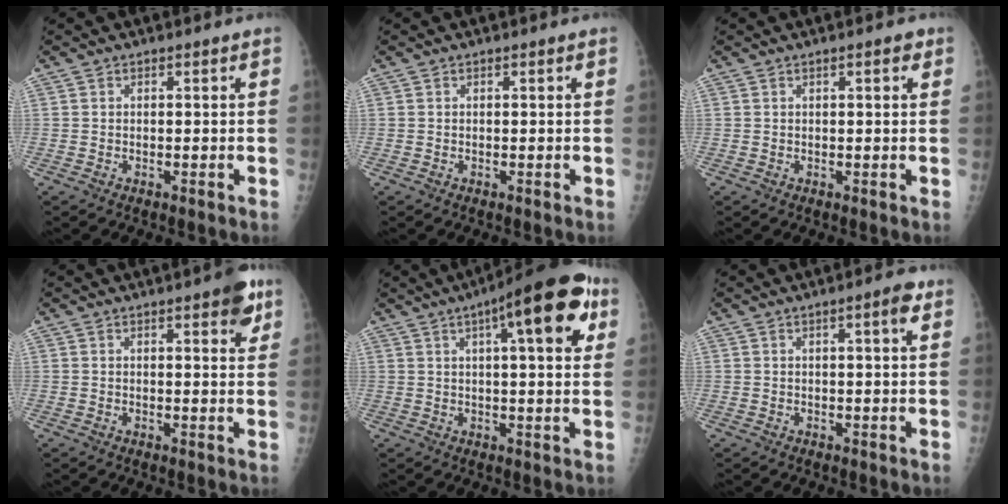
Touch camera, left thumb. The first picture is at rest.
{"total": 0.0}
{"total": 1.7, "force": [0.8, 0.6, 1.4], "torque": [-0.015, 0.000, 0.008]}
{"total": 5.3, "force": [2.9, 1.8, 4.1], "torque": [-0.036, -0.010, 0.030]}
{"total": 16.9, "force": [6.9, 5.0, 14.6], "torque": [-0.181, 0.005, 0.087]}
{"total": 3.2, "force": [1.5, 0.5, 2.8], "torque": [-0.038, -0.002, 0.018]}